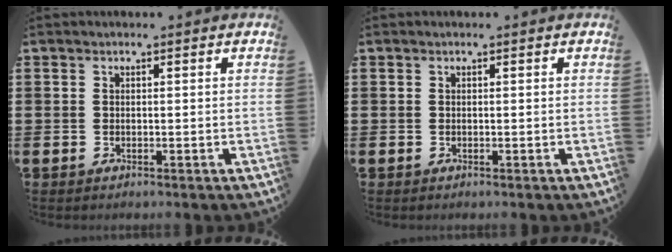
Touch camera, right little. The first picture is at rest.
{"total": 0.0}